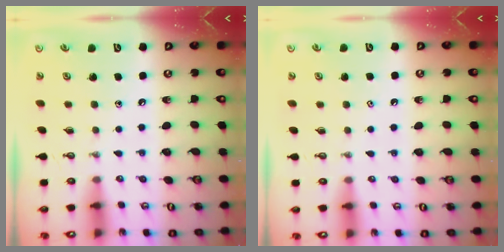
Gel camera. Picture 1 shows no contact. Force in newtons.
{"total": 0.9, "press": 0.6, "slide": 0.6}